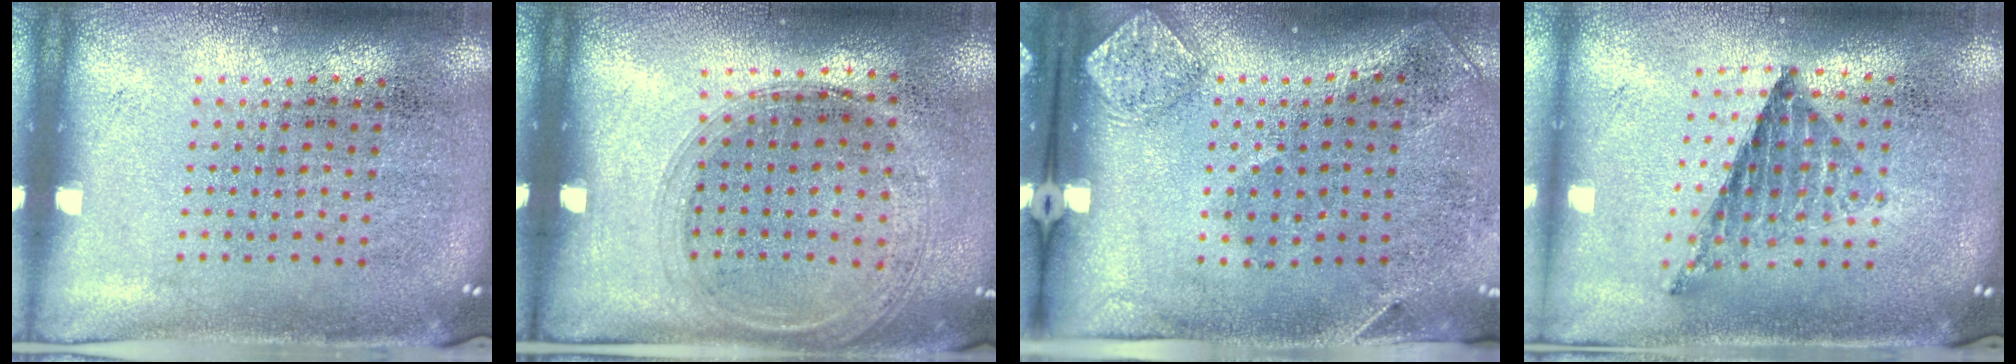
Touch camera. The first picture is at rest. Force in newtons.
{"total": 1.3, "press": 1.2, "slide": 0.5}
{"total": 1.9, "press": 1.1, "slide": 1.5}
{"total": 0.8, "press": 0.8, "slide": 0.1}